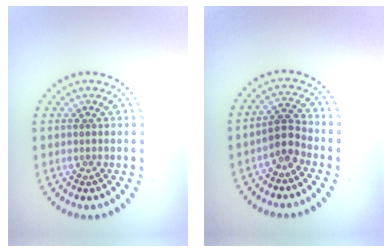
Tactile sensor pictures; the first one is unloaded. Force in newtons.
{"total": 2.2, "press": 1.9, "slide": 1.2}